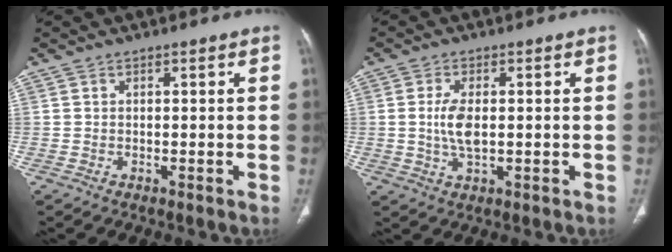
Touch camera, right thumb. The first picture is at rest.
{"total": 8.0, "force": [-0.1, 3.6, 7.2], "torque": [-0.158, -0.004, -0.001]}